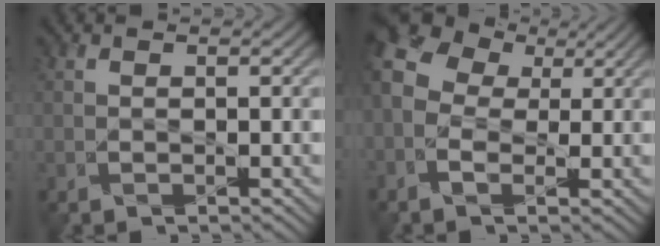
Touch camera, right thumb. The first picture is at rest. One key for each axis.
{"total": 9.7, "fx": 0.9, "fy": 7.4, "fz": 6.1, "tx": -0.163, "ty": 0.015, "tz": 0.006}